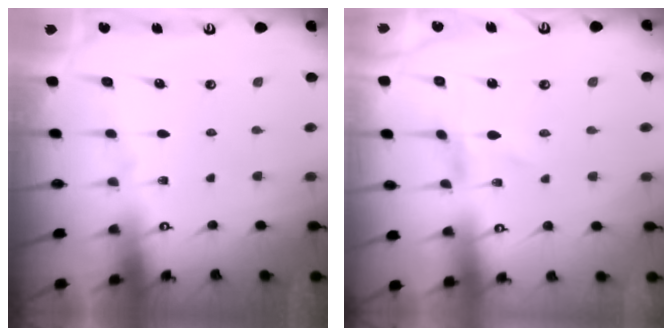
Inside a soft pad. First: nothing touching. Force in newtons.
{"total": 1.2, "press": 1.2, "slide": 0.1}